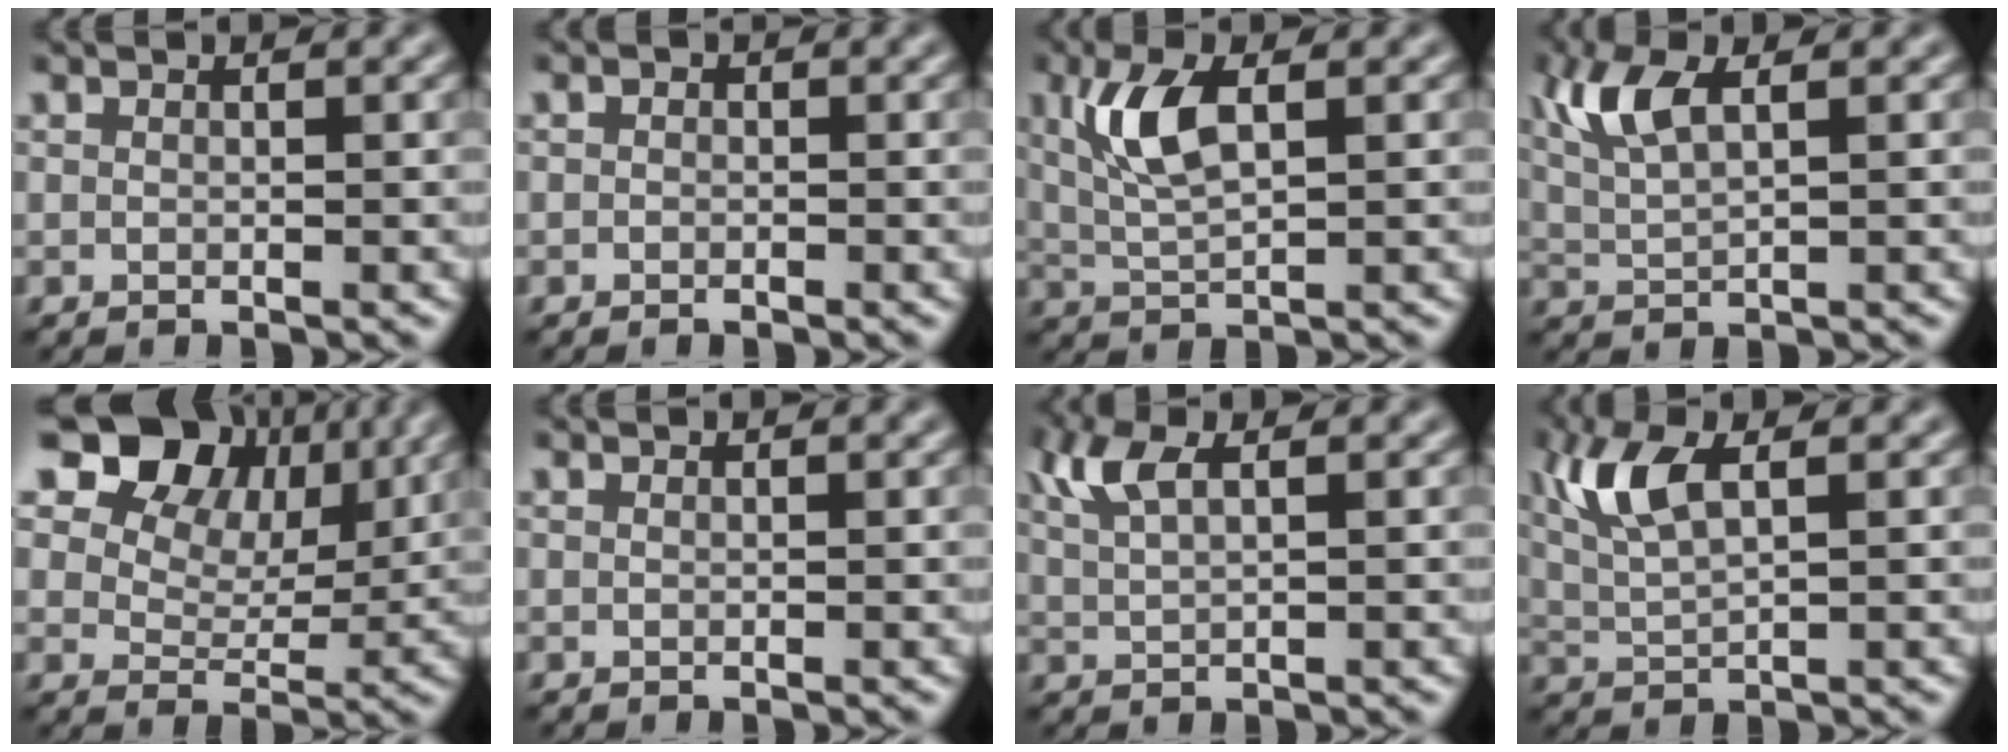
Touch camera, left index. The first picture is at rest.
{"total": 0.6, "force": [-0.4, 0.5, 0.2], "torque": [0.000, -0.002, -0.006]}
{"total": 4.9, "force": [1.4, 1.8, 4.3], "torque": [-0.094, 0.008, 0.027]}
{"total": 4.4, "force": [1.9, 1.5, 3.7], "torque": [-0.090, 0.007, 0.040]}
{"total": 11.6, "force": [6.7, 7.6, 5.6], "torque": [-0.111, 0.006, 0.128]}
{"total": 0.0}
{"total": 3.3, "force": [1.8, 1.1, 2.6], "torque": [-0.059, 0.006, 0.037]}
{"total": 4.9, "force": [1.9, 1.8, 4.2], "torque": [-0.100, 0.008, 0.039]}